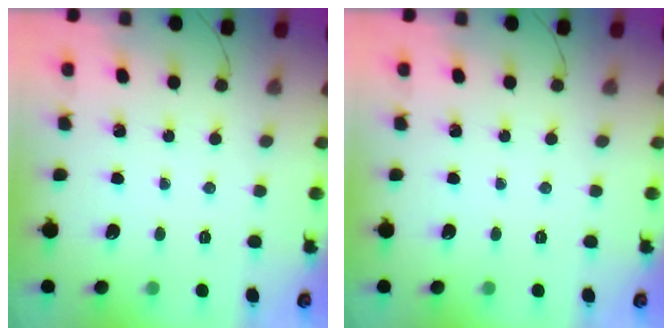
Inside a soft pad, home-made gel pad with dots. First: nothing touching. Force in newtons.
{"total": 0.0}